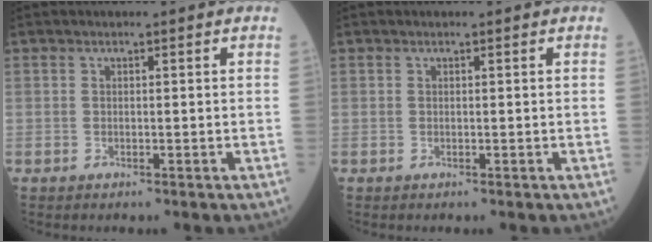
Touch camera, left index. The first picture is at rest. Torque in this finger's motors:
{"motor_torque": [0.00, 0.00, 0.00, 0.00]}